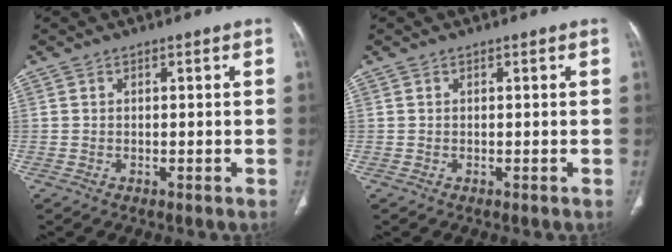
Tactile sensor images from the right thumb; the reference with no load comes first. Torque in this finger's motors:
{"motor_torque": [0.06, 0.06, -0.01, -0.01, 0.00]}